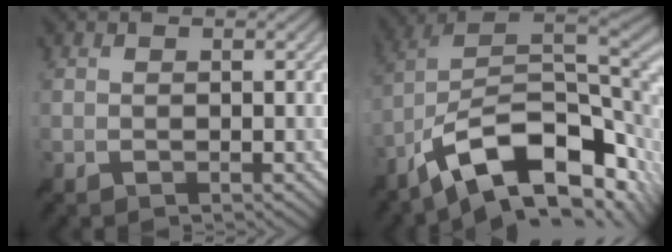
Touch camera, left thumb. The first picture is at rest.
{"total": 15.9, "force": [-5.7, 7.6, 12.8], "torque": [-0.232, 0.004, -0.099]}